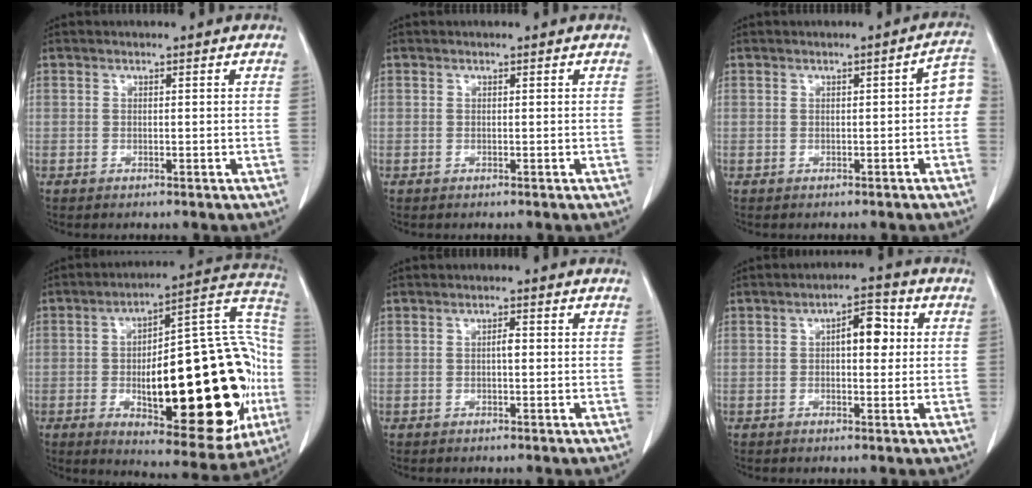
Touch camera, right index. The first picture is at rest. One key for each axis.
{"total": 0.0}
{"total": 4.0, "fx": -0.4, "fy": 1.1, "fz": 3.8, "tx": -0.039, "ty": 0.015, "tz": -0.010}
{"total": 32.6, "fx": -5.5, "fy": 9.8, "fz": 30.6, "tx": -0.377, "ty": 0.026, "tz": -0.066}
{"total": 1.2, "fx": 0.0, "fy": 0.4, "fz": 1.2, "tx": -0.019, "ty": 0.003, "tz": -0.002}
{"total": 5.2, "fx": 0.9, "fy": 2.2, "fz": 4.6, "tx": -0.069, "ty": 0.019, "tz": 0.012}